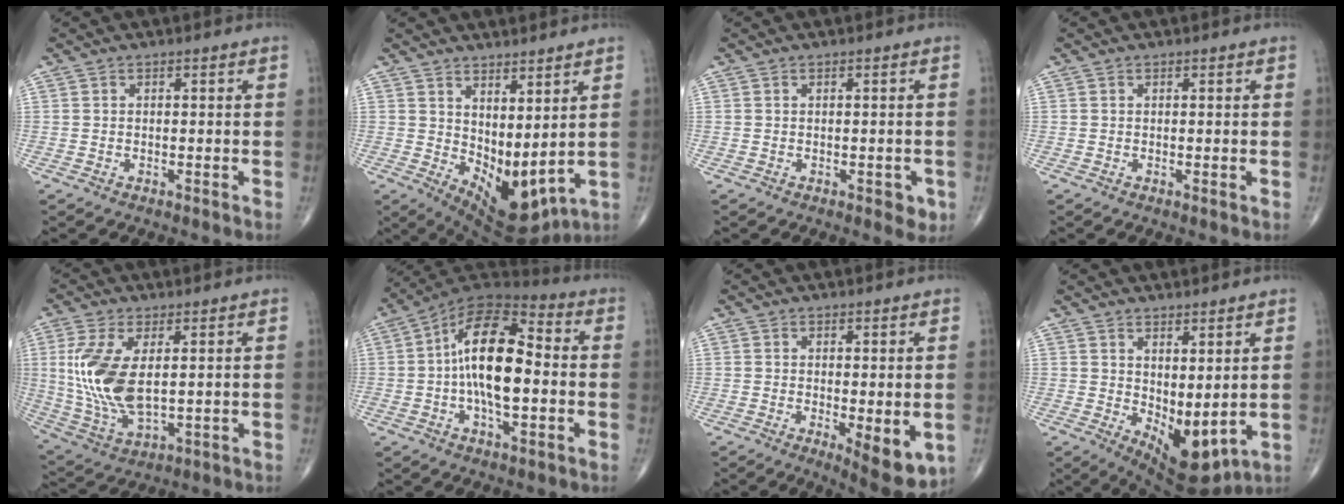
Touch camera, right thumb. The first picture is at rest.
{"total": 11.1, "force": [2.9, 5.3, 9.3], "torque": [-0.128, -0.034, 0.075]}
{"total": 2.7, "force": [-0.8, 1.4, 2.2], "torque": [-0.015, -0.001, -0.006]}
{"total": 0.0}
{"total": 13.7, "force": [1.9, 6.6, 11.9], "torque": [-0.254, -0.014, 0.051]}
{"total": 18.3, "force": [-0.7, 8.6, 16.2], "torque": [-0.265, 0.032, -0.022]}
{"total": 7.9, "force": [-1.6, 2.7, 7.3], "torque": [-0.099, -0.023, -0.018]}
{"total": 9.3, "force": [0.5, 4.4, 8.2], "torque": [-0.107, -0.023, 0.030]}